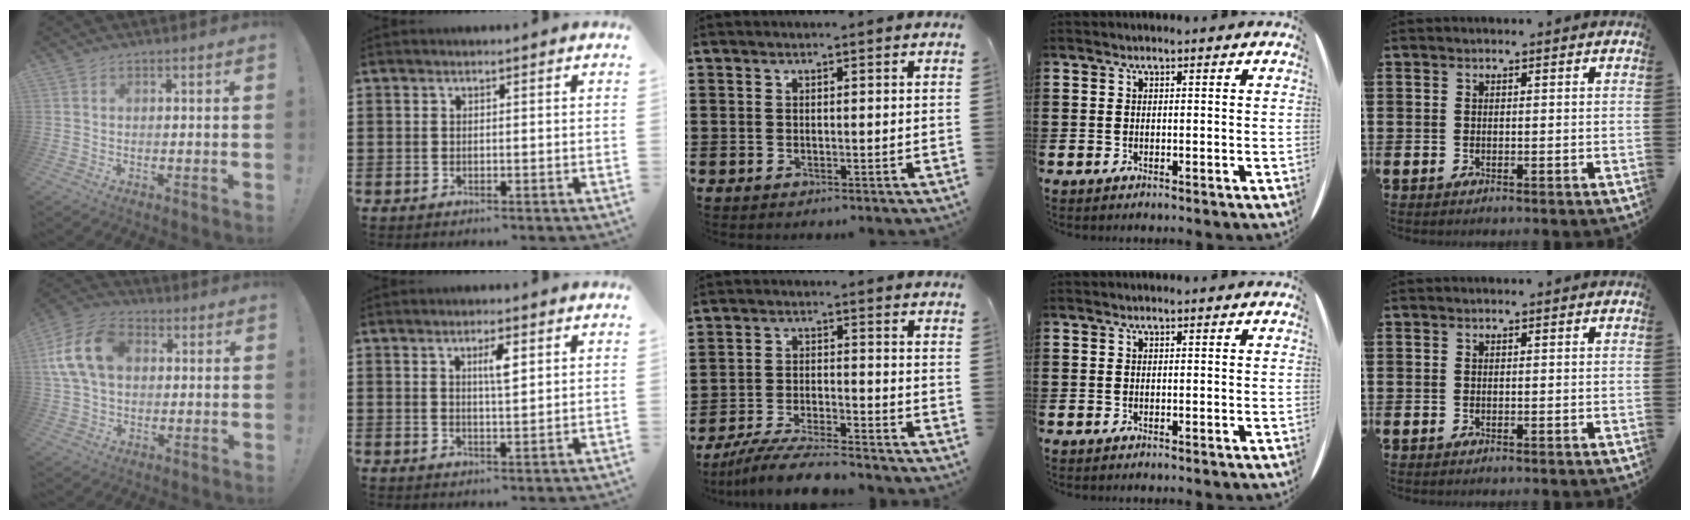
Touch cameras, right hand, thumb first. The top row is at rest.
{"thumb": {"total": 15.4, "force": [3.3, 11.0, 10.2], "torque": [-0.204, 0.010, 0.066]}, "index": {"total": 3.2, "force": [1.2, 0.7, 2.9], "torque": [-0.052, 0.003, 0.017]}, "middle": {"total": 6.8, "force": [-6.2, 0.4, 2.6], "torque": [-0.058, -0.007, -0.119]}}